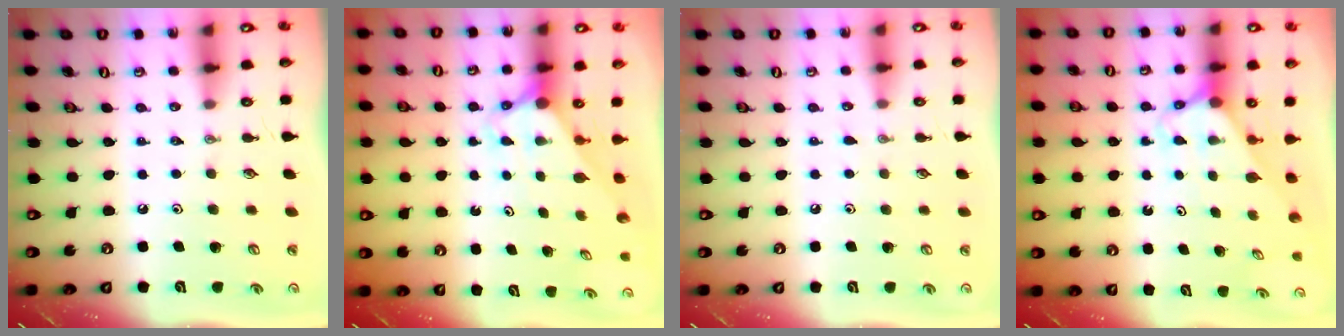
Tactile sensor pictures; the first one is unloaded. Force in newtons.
{"total": 2.8, "press": 2.8, "slide": 0.1}
{"total": 3.2, "press": 3.2, "slide": 0.4}
{"total": 2.6, "press": 2.6, "slide": 0.1}